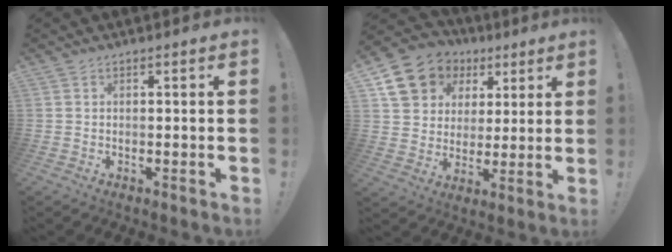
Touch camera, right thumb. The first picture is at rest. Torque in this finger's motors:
{"motor_torque": [1.15, 1.16, 0.27, 0.12, 0.03]}